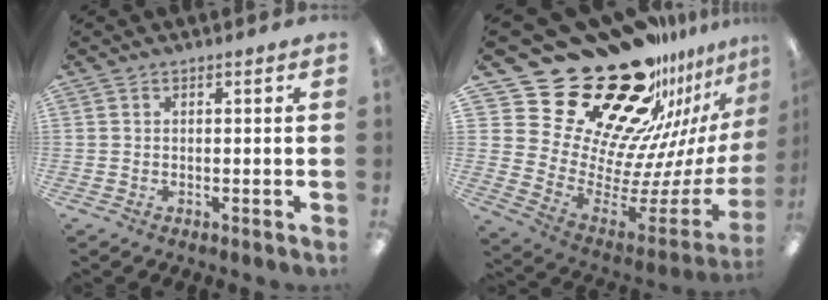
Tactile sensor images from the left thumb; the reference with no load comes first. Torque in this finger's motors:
{"motor_torque": [1.78, 1.87, 1.22, -1.55, 0.02]}